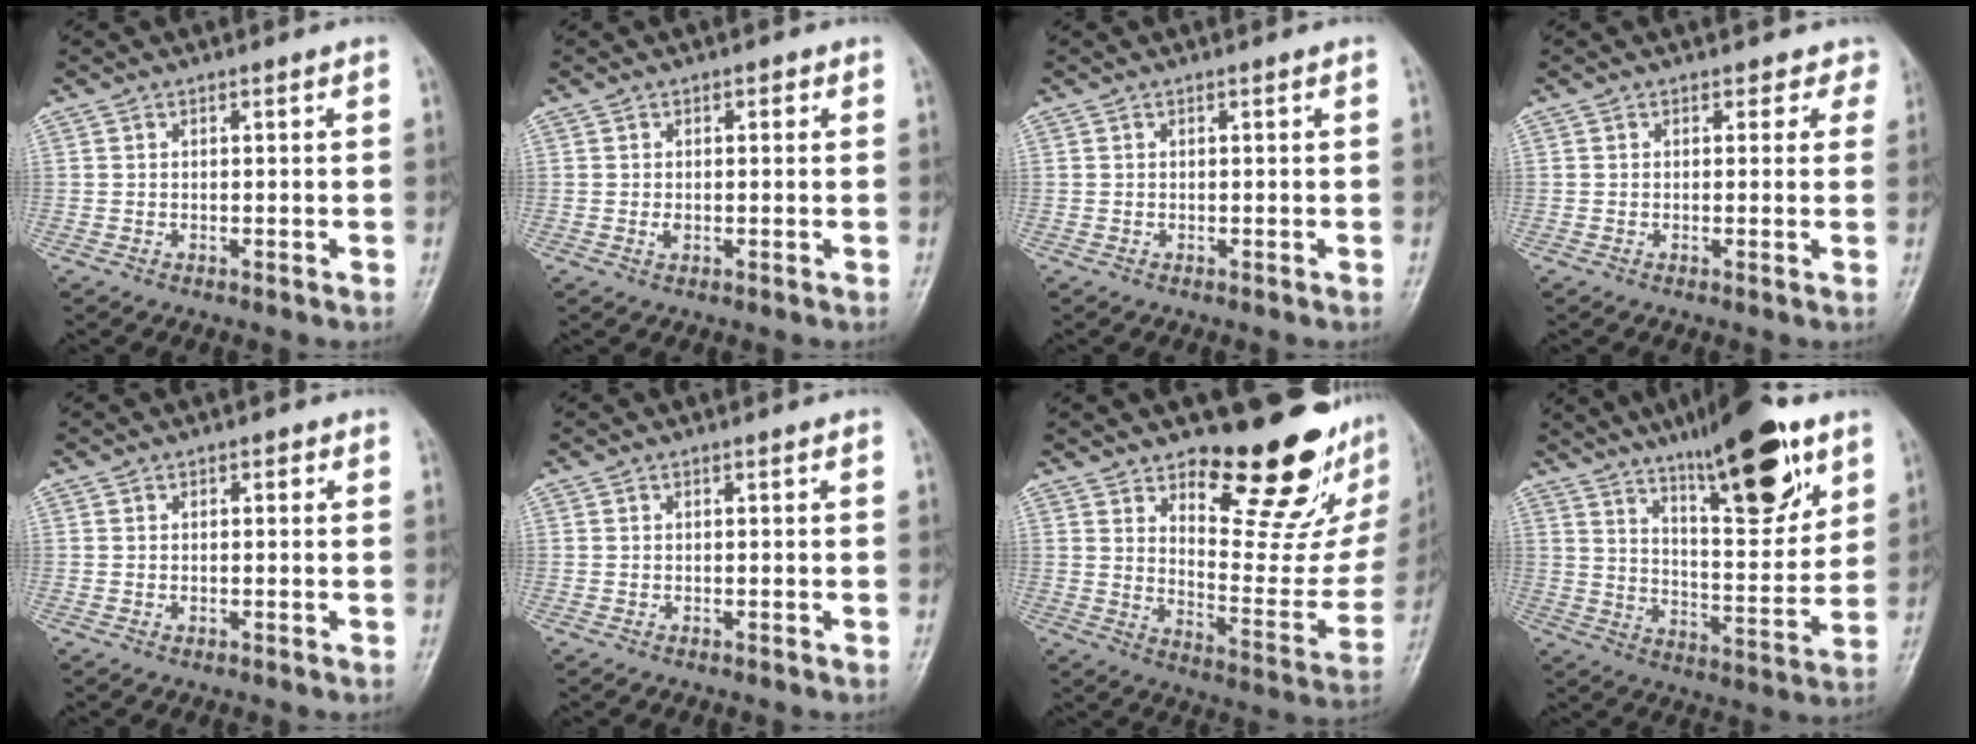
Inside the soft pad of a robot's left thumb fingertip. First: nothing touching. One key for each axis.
{"total": 2.0, "fx": 0.2, "fy": 1.4, "fz": 1.4, "tx": -0.013, "ty": 0.000, "tz": -0.002}
{"total": 0.0}
{"total": 2.4, "fx": 1.6, "fy": 1.7, "fz": 0.1, "tx": 0.024, "ty": -0.009, "tz": -0.001}
{"total": 1.1, "fx": 0.2, "fy": 0.9, "fz": 0.6, "tx": 0.000, "ty": 0.002, "tz": 0.000}
{"total": 0.0}
{"total": 23.8, "fx": 15.2, "fy": 9.2, "fz": 15.9, "tx": -0.167, "ty": -0.105, "tz": 0.223}
{"total": 19.8, "fx": 11.9, "fy": 5.7, "fz": 14.8, "tx": -0.187, "ty": -0.061, "tz": 0.191}